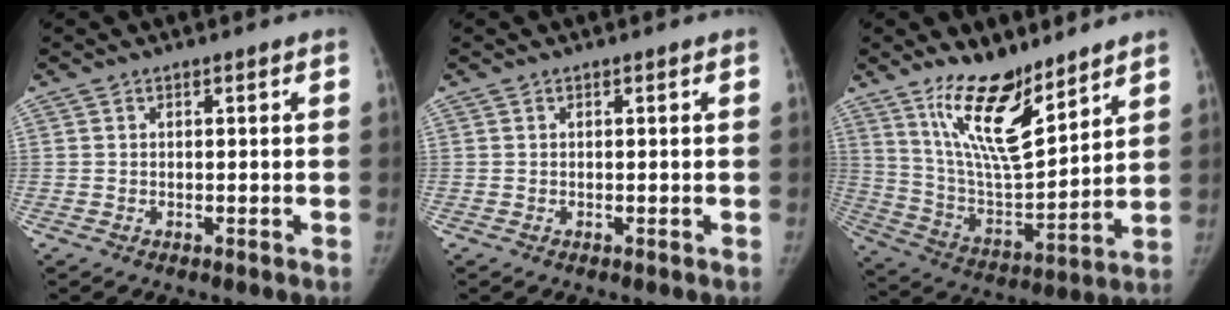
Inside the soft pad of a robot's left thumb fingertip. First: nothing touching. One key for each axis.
{"total": 0.0}
{"total": 16.7, "fx": 11.5, "fy": 5.5, "fz": 10.7, "tx": -0.154, "ty": -0.082, "tz": 0.222}